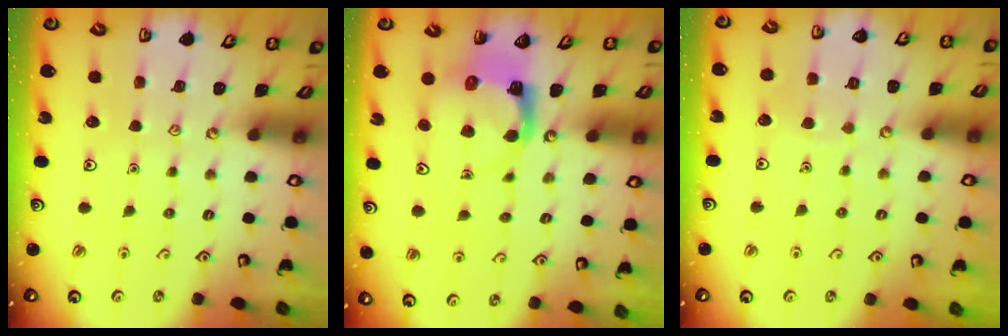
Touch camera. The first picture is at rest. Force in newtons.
{"total": 3.9, "press": 3.9, "slide": 0.2}
{"total": 3.3, "press": 3.3, "slide": 0.3}